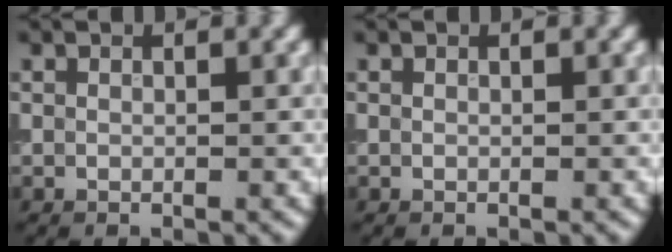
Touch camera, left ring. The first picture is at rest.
{"total": 0.0}